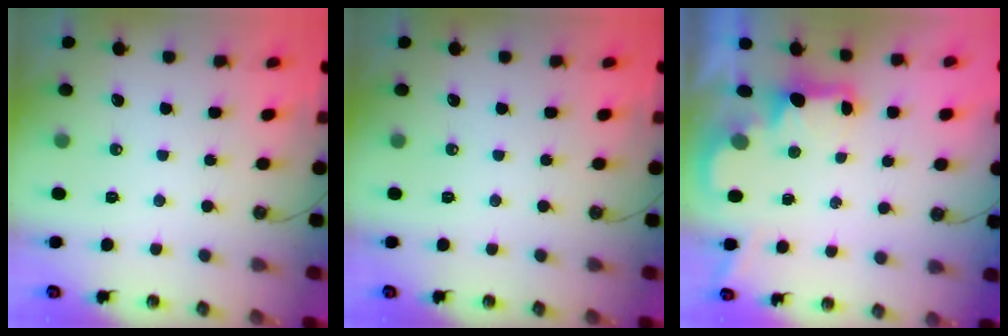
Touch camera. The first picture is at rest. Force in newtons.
{"total": 0.0}
{"total": 2.1, "press": 2.0, "slide": 0.7}